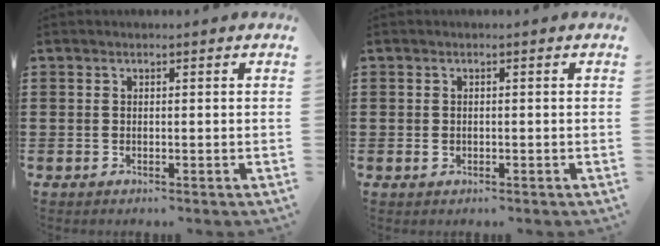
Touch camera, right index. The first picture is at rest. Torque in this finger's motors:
{"motor_torque": [1.04, 1.10, 0.09, 0.02]}